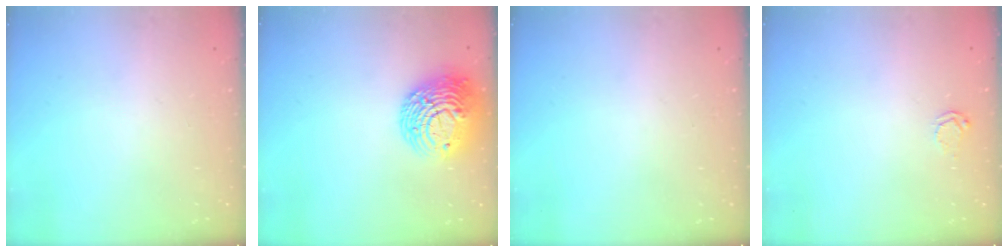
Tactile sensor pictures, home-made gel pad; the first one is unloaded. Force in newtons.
{"total": 13.9, "press": 13.8, "slide": 1.3}
{"total": 0.0}
{"total": 3.7, "press": 3.7, "slide": 0.4}